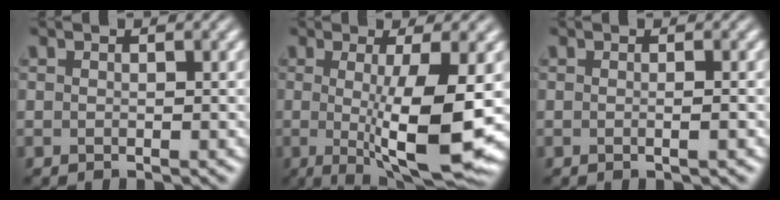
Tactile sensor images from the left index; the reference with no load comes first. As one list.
[{"total": 9.4, "force": [-0.8, 2.1, 9.1], "torque": [-0.134, -0.022, -0.006]}, {"total": 1.6, "force": [0.2, 0.8, 1.4], "torque": [0.012, 0.004, -0.012]}]